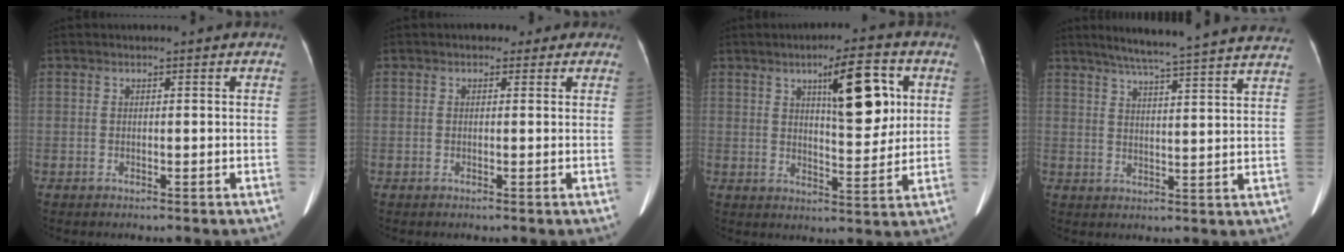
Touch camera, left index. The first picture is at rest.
{"total": 2.6, "force": [1.4, 1.9, 1.1], "torque": [-0.010, 0.016, 0.013]}
{"total": 10.2, "force": [3.7, 2.6, 9.1], "torque": [-0.135, 0.008, 0.057]}
{"total": 22.2, "force": [19.9, -0.2, 9.9], "torque": [-0.153, -0.012, 0.250]}